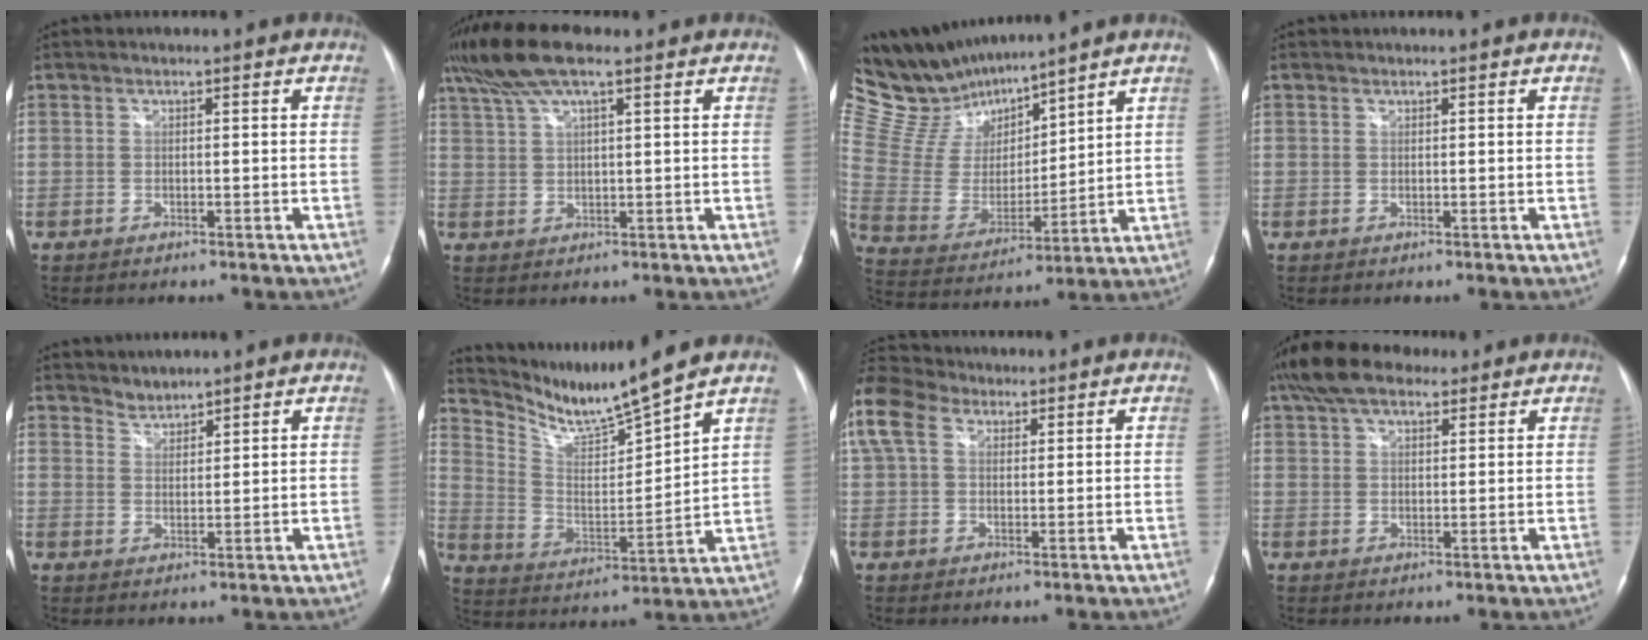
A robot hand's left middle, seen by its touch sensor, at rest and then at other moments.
{"total": 8.7, "force": [6.3, 1.6, 5.7], "torque": [-0.124, 0.030, 0.116]}
{"total": 14.4, "force": [13.5, 3.0, 4.0], "torque": [-0.101, 0.008, 0.275]}
{"total": 0.6, "force": [0.5, 0.4, 0.0], "torque": [0.001, 0.004, 0.009]}
{"total": 2.6, "force": [2.5, 0.5, -0.5], "torque": [0.010, 0.006, 0.049]}
{"total": 11.8, "force": [10.8, -1.4, 4.4], "torque": [-0.094, -0.015, 0.210]}
{"total": 13.6, "force": [7.5, 9.0, 6.9], "torque": [-0.203, 0.071, 0.146]}
{"total": 10.2, "force": [7.6, 4.2, 5.4], "torque": [-0.103, 0.038, 0.136]}